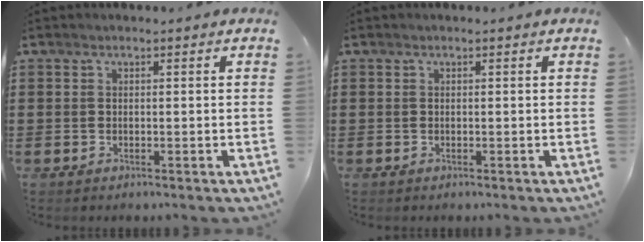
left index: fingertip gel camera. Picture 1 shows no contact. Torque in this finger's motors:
{"motor_torque": [0.00, 0.00, 0.00, 0.00]}